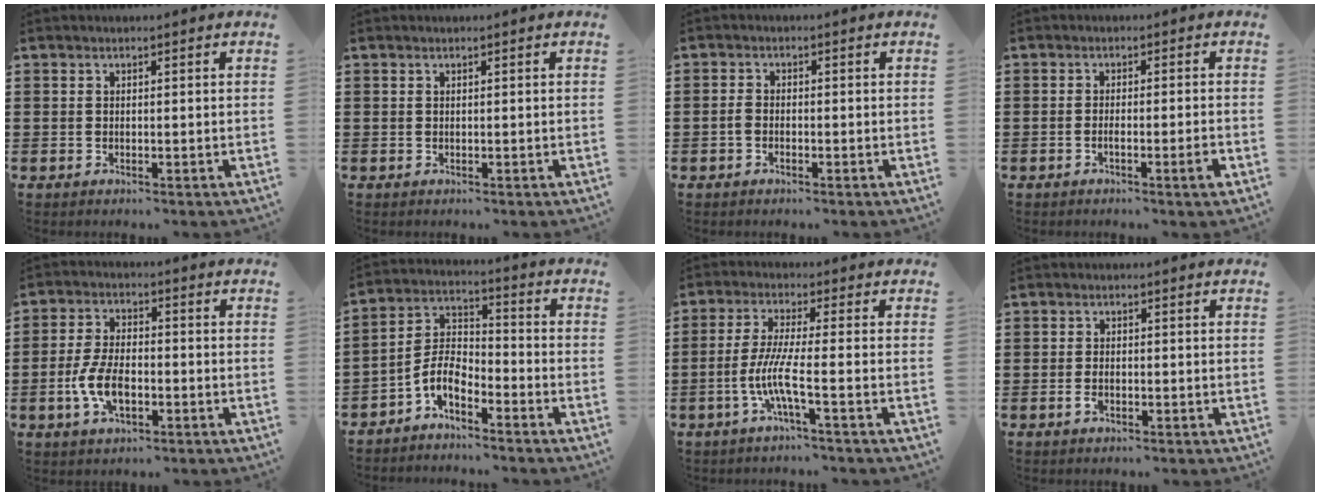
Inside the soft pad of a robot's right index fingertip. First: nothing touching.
{"total": 0.0}
{"total": 1.4, "force": [-0.6, 0.7, 1.0], "torque": [-0.027, -0.002, -0.015]}
{"total": 2.5, "force": [-1.0, 0.0, 2.3], "torque": [-0.037, -0.003, -0.019]}
{"total": 6.8, "force": [-2.1, 3.3, 5.6], "torque": [-0.130, -0.002, -0.044]}
{"total": 5.5, "force": [-3.8, 2.4, 3.1], "torque": [-0.090, -0.005, -0.085]}
{"total": 6.5, "force": [-2.2, 0.3, 6.1], "torque": [-0.142, -0.015, -0.053]}
{"total": 1.5, "force": [-0.6, 0.8, 1.2], "torque": [-0.030, -0.005, -0.012]}